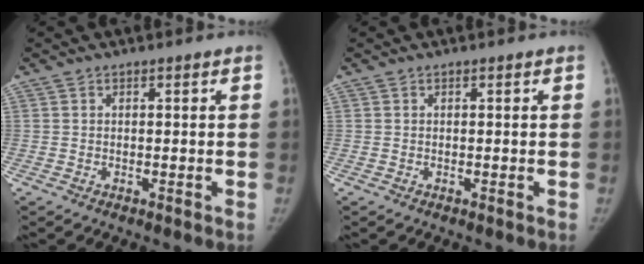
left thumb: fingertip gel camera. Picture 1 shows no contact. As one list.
[{"total": 0.0}]